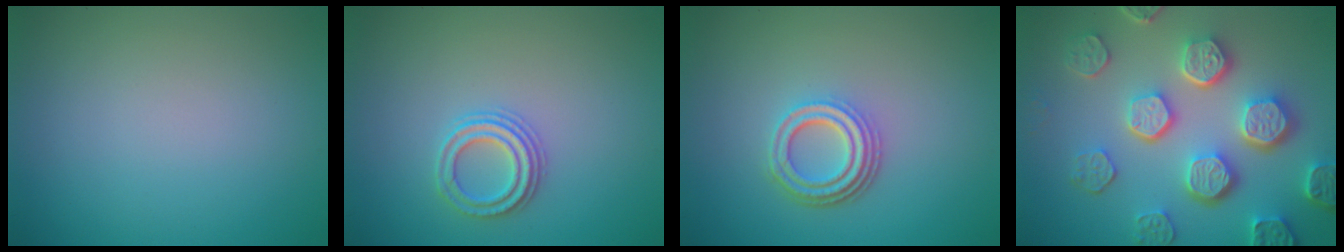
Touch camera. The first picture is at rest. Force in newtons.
{"total": 2.3, "press": 2.2, "slide": 0.6}
{"total": 3.9, "press": 3.0, "slide": 2.6}
{"total": 7.6, "press": 5.9, "slide": 4.8}